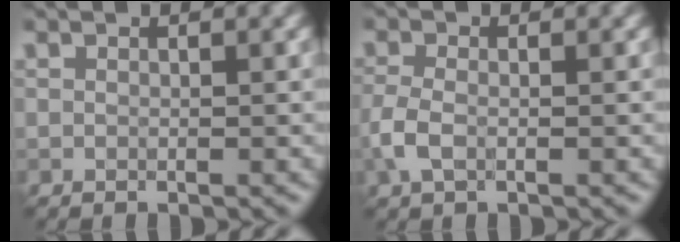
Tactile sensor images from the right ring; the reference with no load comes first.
{"total": 2.6, "force": [-0.8, 1.3, 2.0], "torque": [-0.052, -0.001, -0.024]}